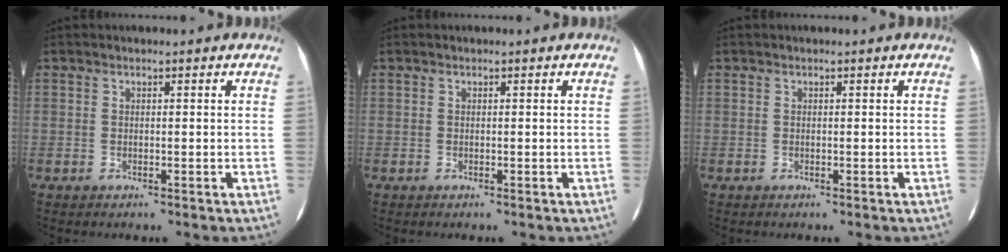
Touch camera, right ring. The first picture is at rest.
{"total": 0.0}
{"total": 0.0}